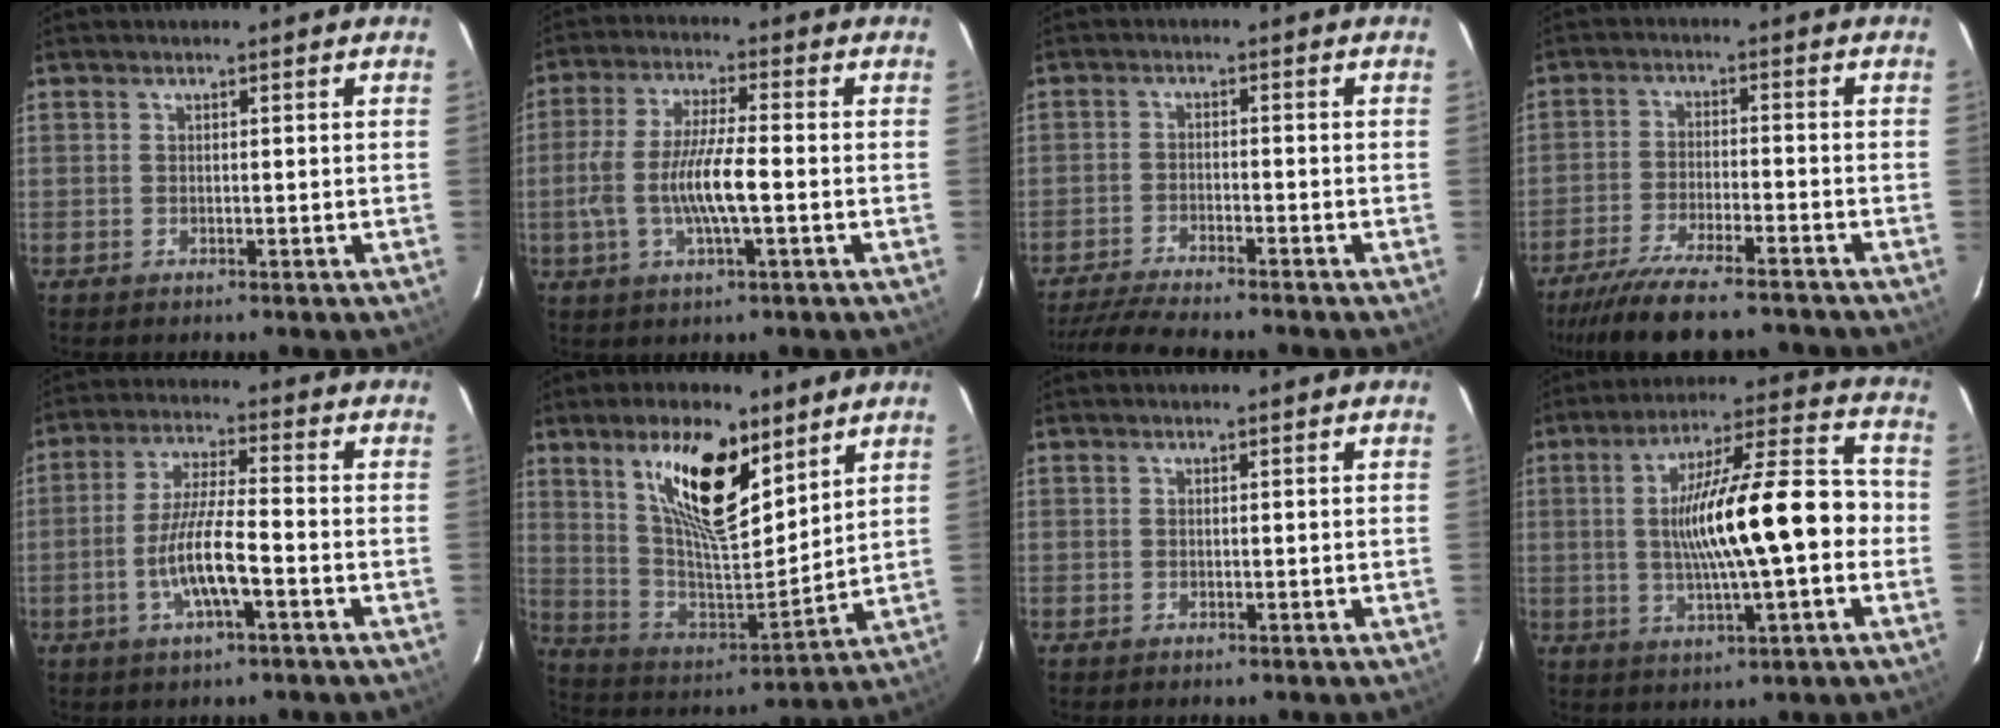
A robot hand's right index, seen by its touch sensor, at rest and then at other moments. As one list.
[{"total": 10.3, "force": [-2.2, 1.8, 9.9], "torque": [-0.198, -0.004, -0.042]}, {"total": 10.9, "force": [-10.1, 0.2, 4.0], "torque": [-0.098, -0.015, -0.166]}, {"total": 14.9, "force": [-13.4, 2.0, 6.3], "torque": [-0.139, -0.026, -0.216]}, {"total": 9.2, "force": [-3.6, 1.2, 8.4], "torque": [-0.167, -0.002, -0.065]}, {"total": 17.1, "force": [10.2, 6.3, 12.2], "torque": [-0.217, -0.004, 0.193]}, {"total": 0.0}, {"total": 16.3, "force": [-0.9, 2.5, 16.1], "torque": [-0.262, 0.013, -0.011]}]